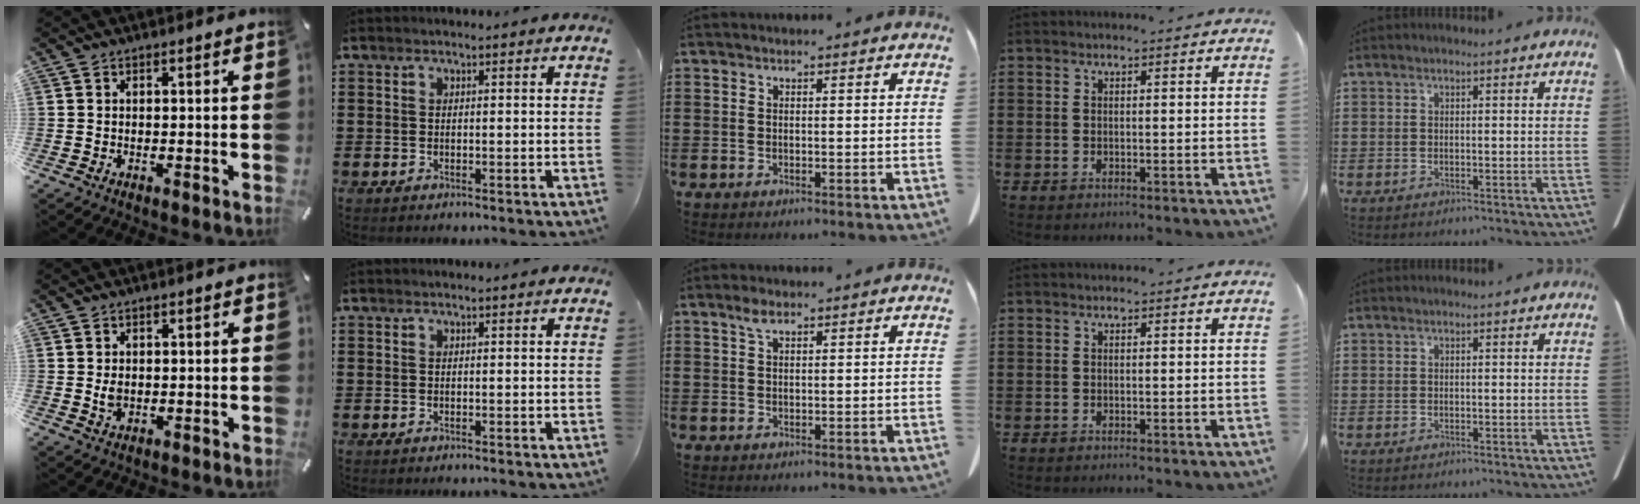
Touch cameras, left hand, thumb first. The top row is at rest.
{"thumb": {"total": 2.2, "force": [0.1, 1.7, 1.4], "torque": [-0.021, 0.000, -0.001]}, "middle": {"total": 2.0, "force": [1.1, 0.7, 1.5], "torque": [-0.034, 0.003, 0.020]}}